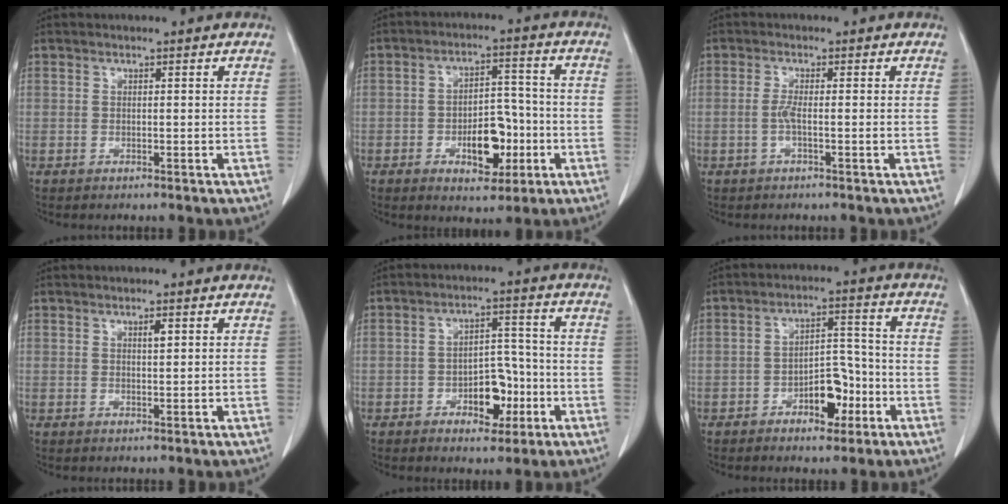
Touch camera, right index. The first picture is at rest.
{"total": 8.6, "force": [-2.9, 4.3, 6.9], "torque": [-0.107, 0.015, -0.039]}
{"total": 1.9, "force": [-0.5, 0.0, 1.8], "torque": [-0.040, 0.001, -0.011]}
{"total": 1.1, "force": [0.5, 0.2, 1.0], "torque": [-0.020, -0.001, 0.007]}
{"total": 7.2, "force": [-2.9, 3.9, 5.3], "torque": [-0.079, 0.018, -0.039]}
{"total": 7.2, "force": [-3.3, 3.5, 5.3], "torque": [-0.080, 0.020, -0.049]}